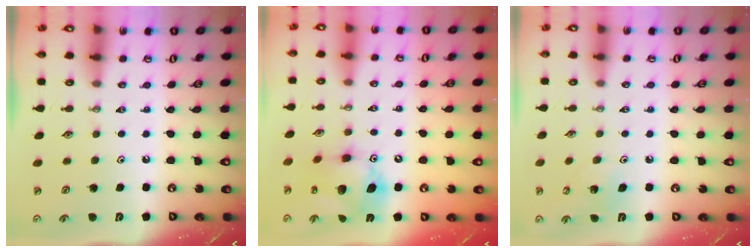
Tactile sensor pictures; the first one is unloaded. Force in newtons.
{"total": 13.8, "press": 13.8, "slide": 1.2}
{"total": 5.4, "press": 5.4, "slide": 0.9}